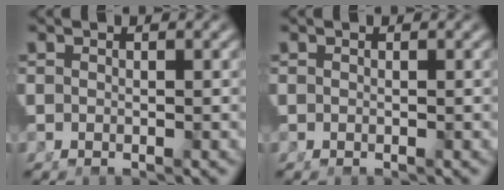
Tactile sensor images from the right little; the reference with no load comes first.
{"total": 0.0}